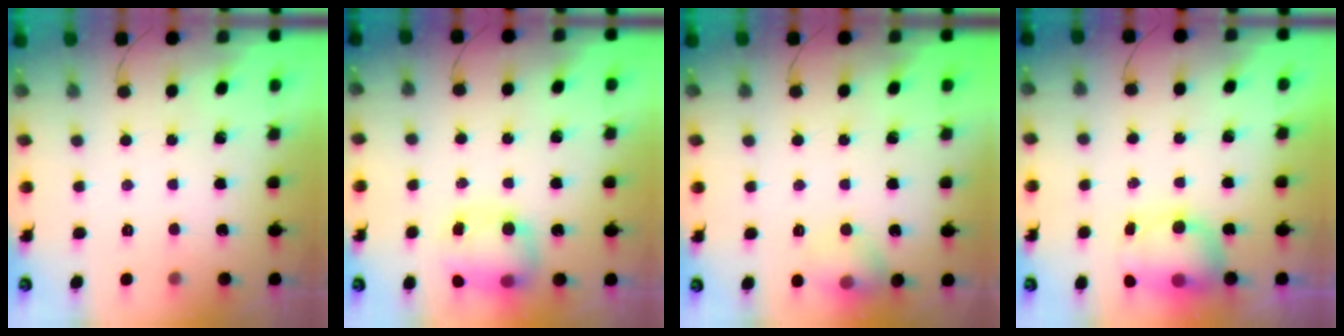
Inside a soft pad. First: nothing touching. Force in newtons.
{"total": 8.1, "press": 8.0, "slide": 1.4}
{"total": 9.2, "press": 9.1, "slide": 1.4}
{"total": 11.7, "press": 8.8, "slide": 7.7}